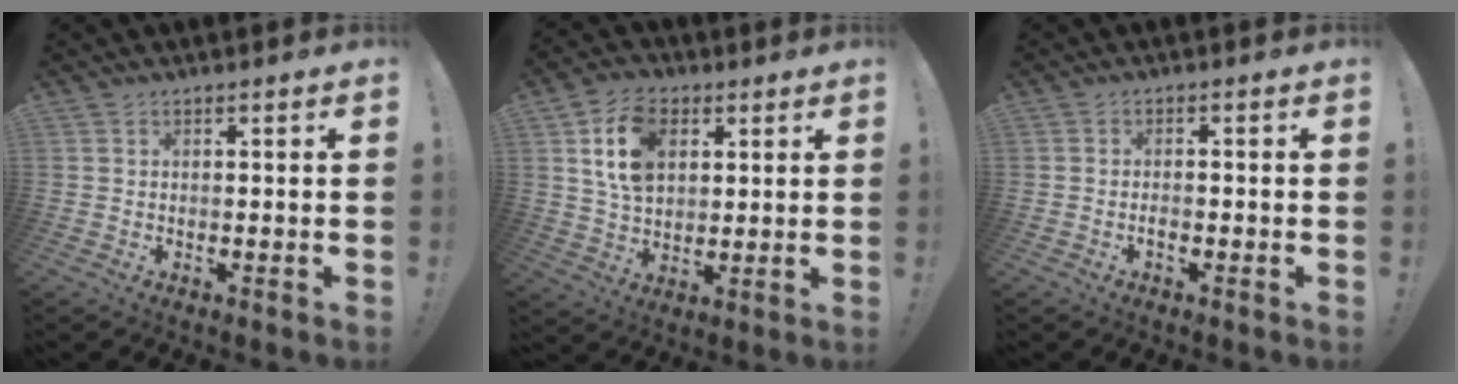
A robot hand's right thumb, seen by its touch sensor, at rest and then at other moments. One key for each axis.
{"total": 13.7, "fx": 5.1, "fy": 9.4, "fz": 8.7, "tx": -0.151, "ty": -0.003, "tz": 0.095}
{"total": 1.6, "fx": -1.0, "fy": 0.4, "fz": 1.2, "tx": -0.021, "ty": 0.002, "tz": -0.018}